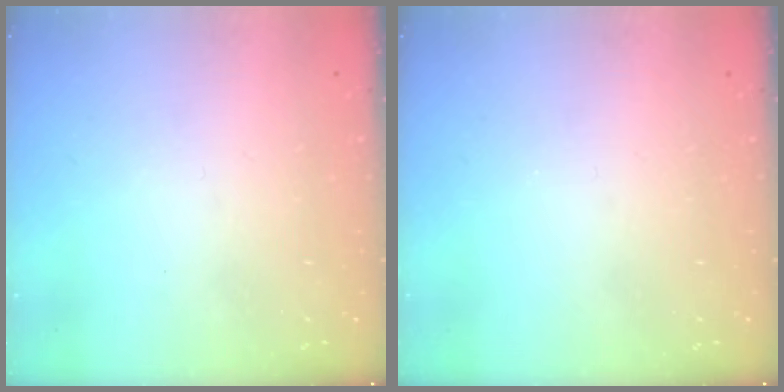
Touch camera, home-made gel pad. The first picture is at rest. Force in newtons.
{"total": 0.0}